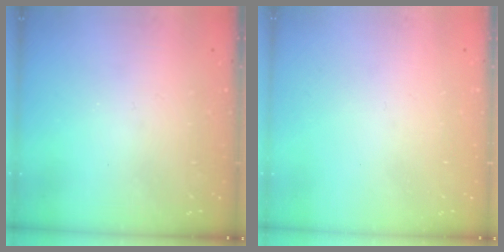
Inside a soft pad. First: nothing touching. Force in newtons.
{"total": 0.0}